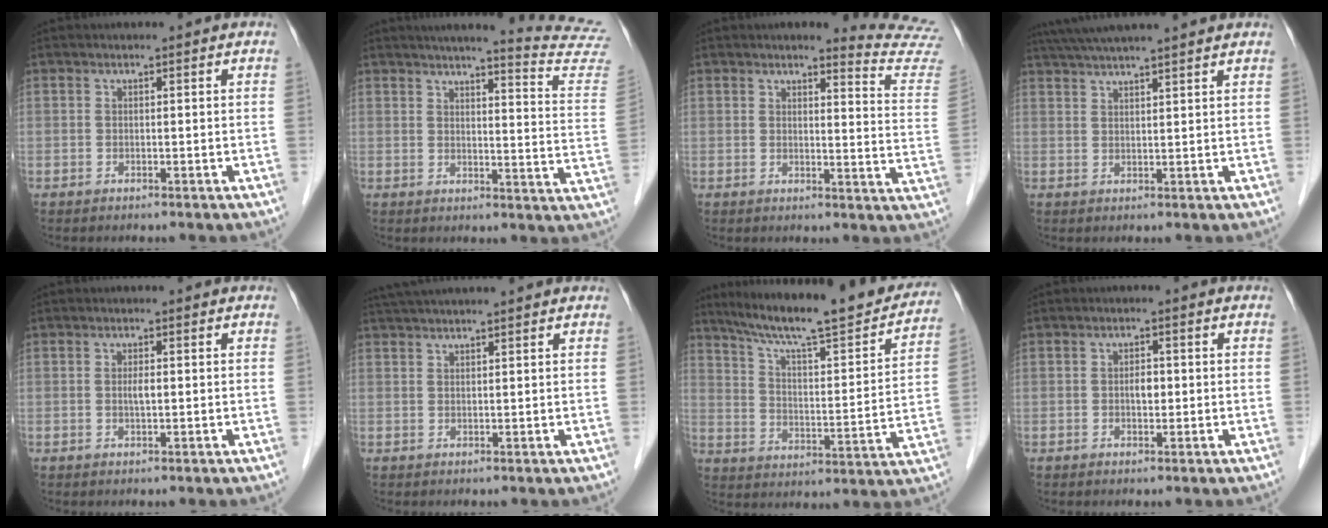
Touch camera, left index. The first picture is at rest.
{"total": 19.7, "force": [18.7, -0.7, 6.2], "torque": [-0.076, -0.106, 0.197]}
{"total": 10.8, "force": [10.7, -0.9, 1.3], "torque": [-0.002, -0.101, 0.094]}
{"total": 12.3, "force": [10.7, -0.1, 6.0], "torque": [-0.106, 0.043, 0.151]}
{"total": 1.3, "force": [0.0, 0.3, 1.2], "torque": [-0.025, 0.001, 0.001]}
{"total": 8.8, "force": [7.8, -0.4, 4.1], "torque": [-0.068, 0.044, 0.110]}
{"total": 23.7, "force": [20.6, 2.6, 11.4], "torque": [-0.182, -0.020, 0.287]}
{"total": 1.7, "force": [-0.1, 1.0, 1.4], "torque": [-0.023, 0.003, -0.002]}